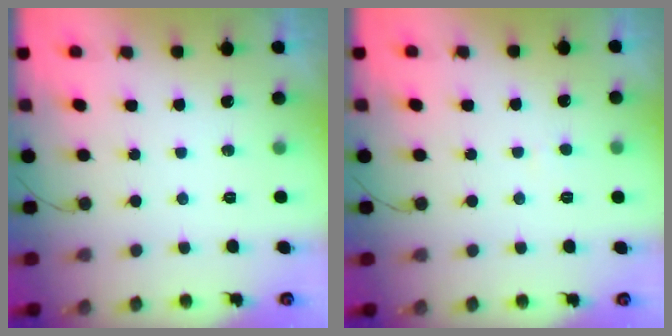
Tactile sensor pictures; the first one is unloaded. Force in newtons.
{"total": 1.8, "press": 1.7, "slide": 0.1}